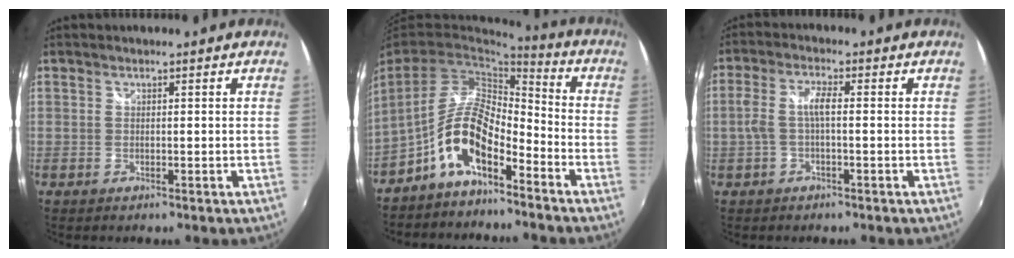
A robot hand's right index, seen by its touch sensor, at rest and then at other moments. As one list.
[{"total": 10.6, "force": [-6.2, 4.1, 7.6], "torque": [-0.160, 0.007, -0.118]}, {"total": 4.6, "force": [-0.6, 1.0, 4.4], "torque": [-0.093, 0.007, -0.009]}]